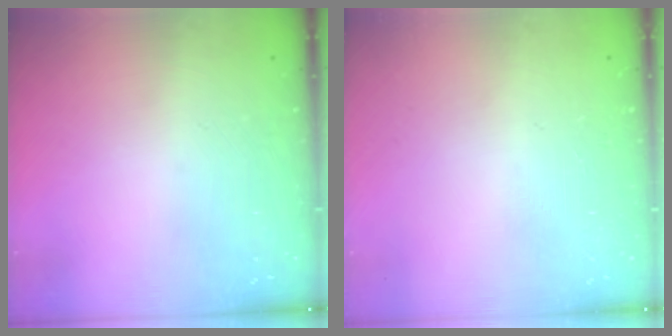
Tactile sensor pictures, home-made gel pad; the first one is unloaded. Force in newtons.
{"total": 0.0}